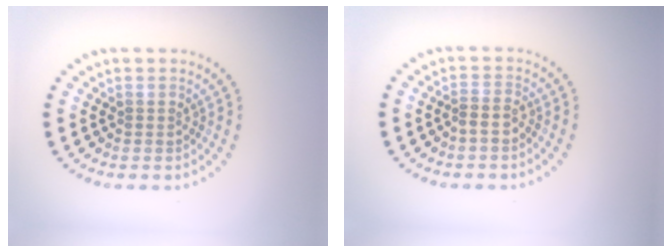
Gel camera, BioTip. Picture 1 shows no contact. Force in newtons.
{"total": 1.0, "press": 0.8, "slide": 0.6}